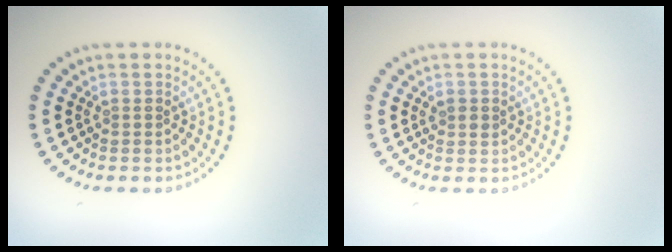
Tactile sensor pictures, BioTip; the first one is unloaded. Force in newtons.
{"total": 1.1, "press": 1.1, "slide": 0.1}